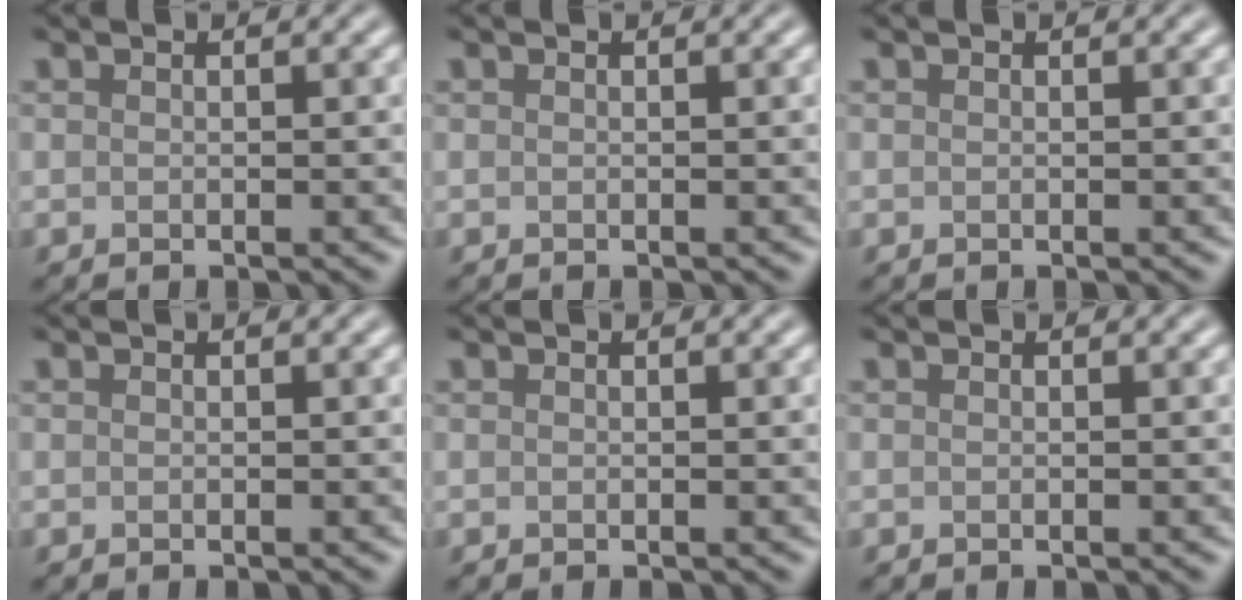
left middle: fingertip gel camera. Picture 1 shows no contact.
{"total": 0.0}
{"total": 0.0}
{"total": 0.0}
{"total": 0.0}
{"total": 0.0}